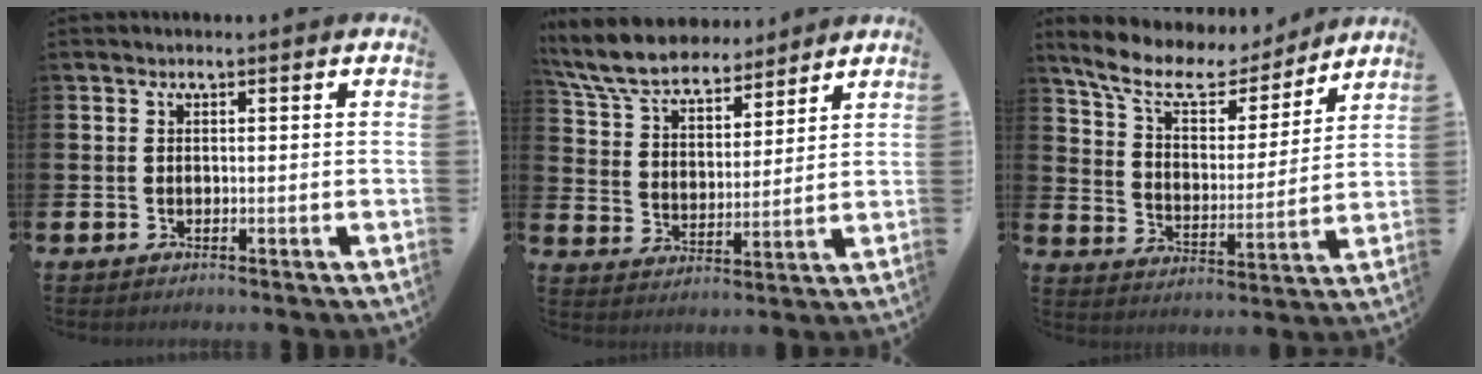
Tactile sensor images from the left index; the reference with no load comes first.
{"total": 8.2, "force": [7.6, 2.3, 2.1], "torque": [-0.077, -0.040, 0.139]}
{"total": 9.4, "force": [8.0, 3.5, 3.6], "torque": [-0.101, -0.051, 0.138]}